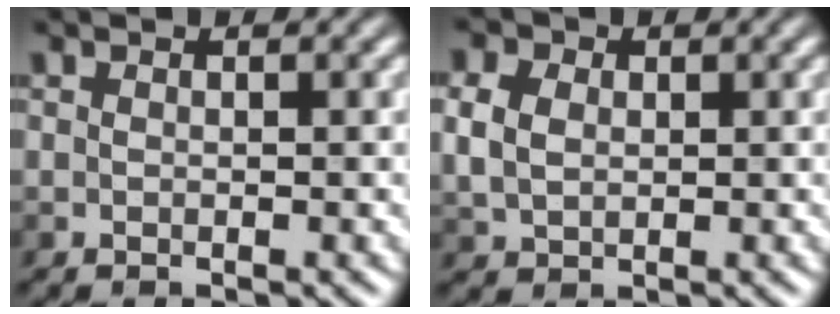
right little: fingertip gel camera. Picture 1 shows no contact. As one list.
[{"total": 4.2, "force": [1.1, 3.2, 2.5], "torque": [-0.063, 0.013, 0.009]}]